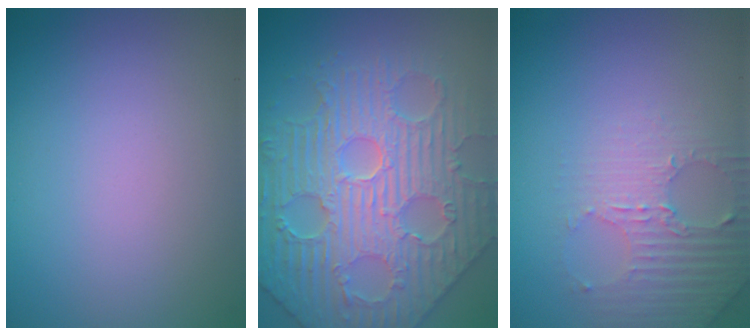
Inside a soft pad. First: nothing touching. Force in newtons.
{"total": 7.6, "press": 6.3, "slide": 4.3}
{"total": 3.5, "press": 3.4, "slide": 0.8}